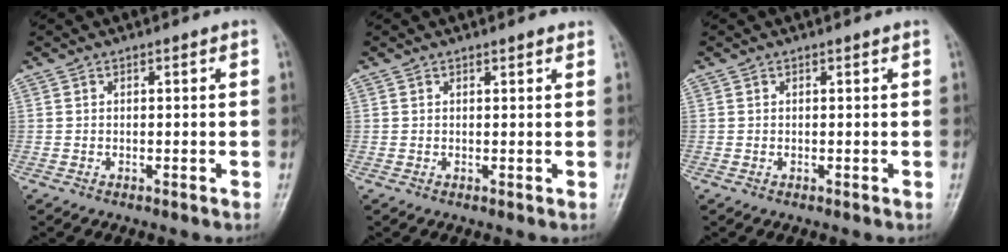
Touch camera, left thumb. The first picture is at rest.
{"total": 1.3, "force": [1.0, 0.3, 0.7], "torque": [-0.007, -0.003, 0.012]}
{"total": 0.0}